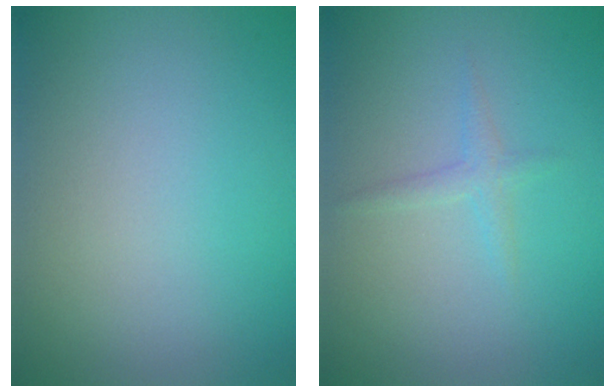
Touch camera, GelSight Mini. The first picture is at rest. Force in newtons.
{"total": 1.2, "press": 1.2, "slide": 0.0}